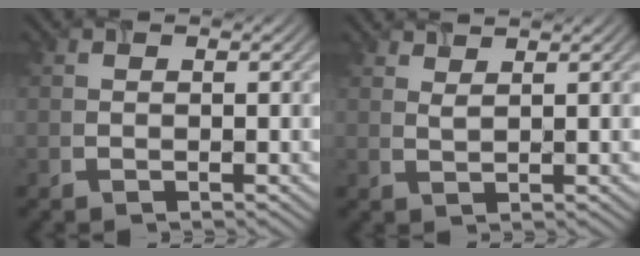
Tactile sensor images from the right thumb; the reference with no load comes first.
{"total": 1.8, "force": [1.7, 0.1, 0.7], "torque": [-0.009, 0.002, 0.035]}